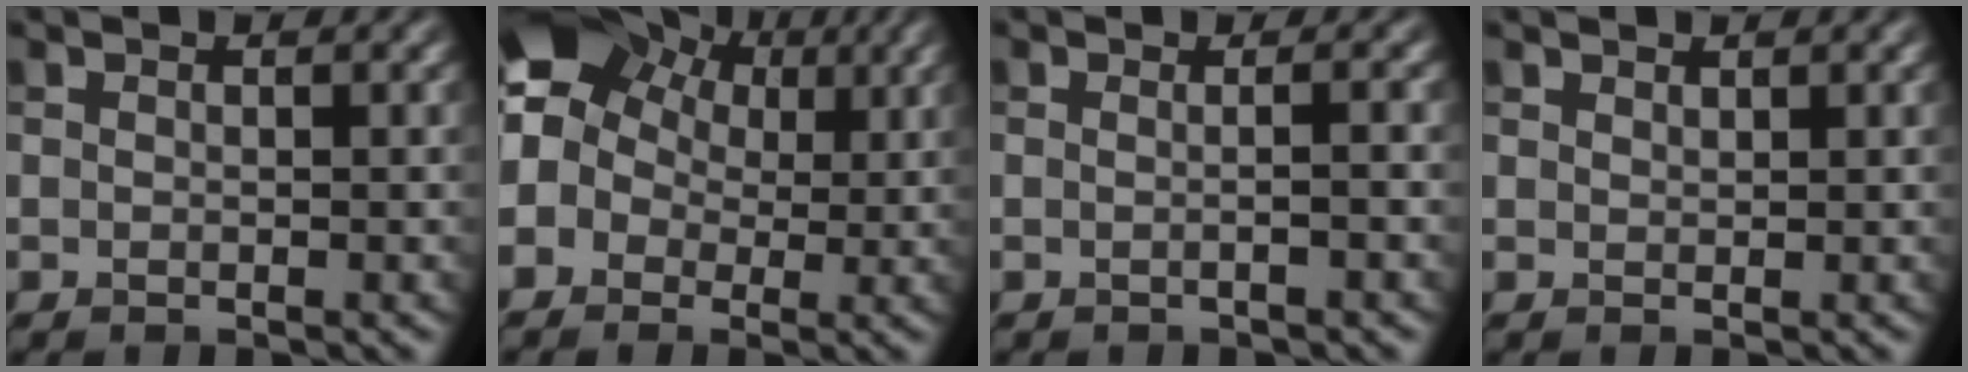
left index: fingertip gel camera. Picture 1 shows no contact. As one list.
[{"total": 10.0, "force": [3.0, 8.1, 5.1], "torque": [-0.109, 0.041, 0.020]}, {"total": 1.8, "force": [0.0, 0.7, 1.7], "torque": [-0.012, -0.002, -0.015]}, {"total": 0.7, "force": [0.7, 0.1, 0.0], "torque": [0.001, -0.001, 0.015]}]